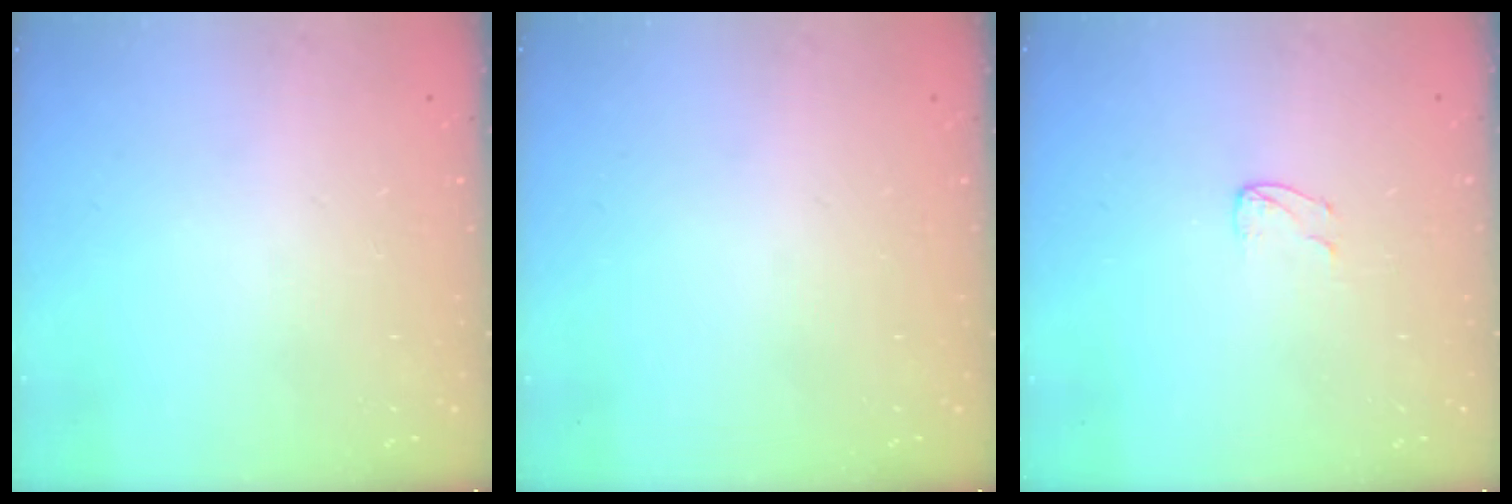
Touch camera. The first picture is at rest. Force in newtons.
{"total": 0.0}
{"total": 4.0, "press": 4.0, "slide": 0.3}